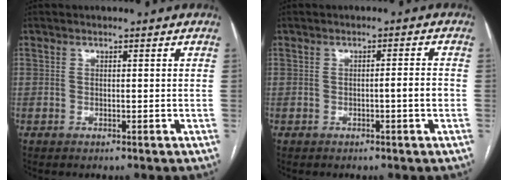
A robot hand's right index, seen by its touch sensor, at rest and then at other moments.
{"total": 2.3, "force": [-0.7, -0.1, 2.2], "torque": [-0.029, 0.001, -0.012]}